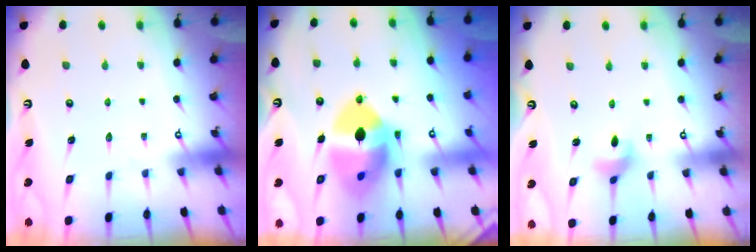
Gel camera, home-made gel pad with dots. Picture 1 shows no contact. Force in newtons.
{"total": 15.8, "press": 15.7, "slide": 2.2}
{"total": 3.6, "press": 3.6, "slide": 0.3}